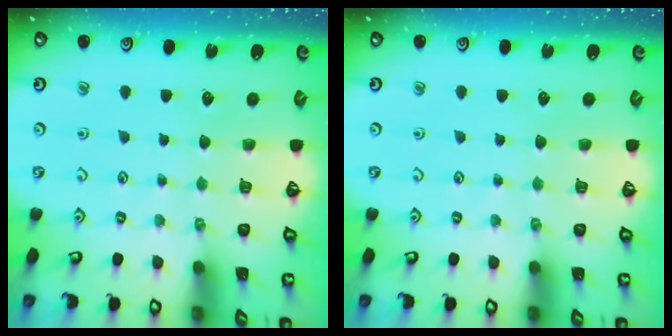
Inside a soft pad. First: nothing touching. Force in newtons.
{"total": 0.0}